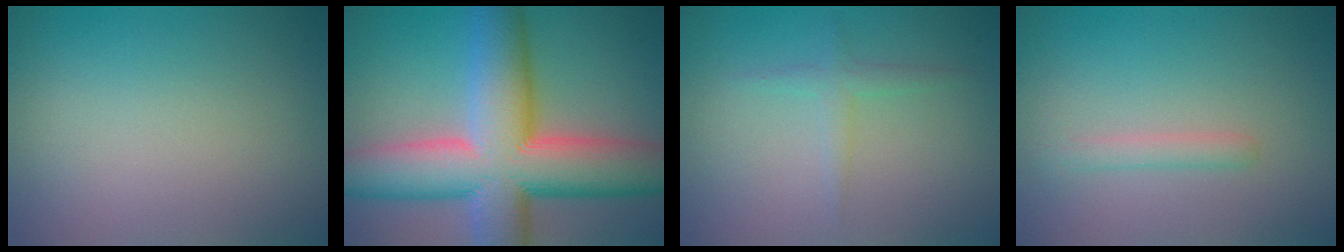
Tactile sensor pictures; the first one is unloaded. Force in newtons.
{"total": 14.4, "press": 14.4, "slide": 0.9}
{"total": 1.4, "press": 1.4, "slide": 0.0}
{"total": 1.4, "press": 1.4, "slide": 0.0}